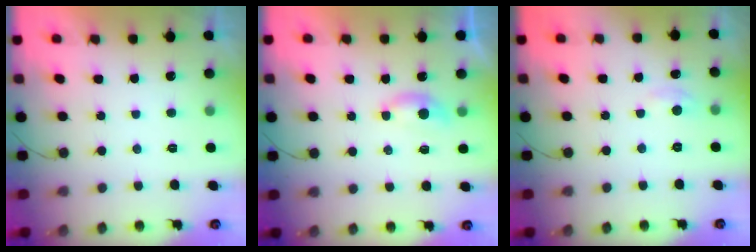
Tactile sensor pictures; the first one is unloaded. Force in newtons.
{"total": 3.9, "press": 3.9, "slide": 0.6}
{"total": 2.3, "press": 2.3, "slide": 0.3}